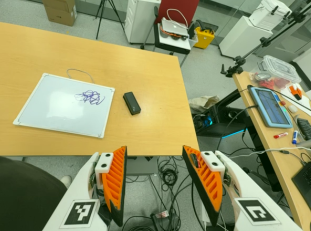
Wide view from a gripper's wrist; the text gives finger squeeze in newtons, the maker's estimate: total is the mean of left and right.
{"total": 0.0}